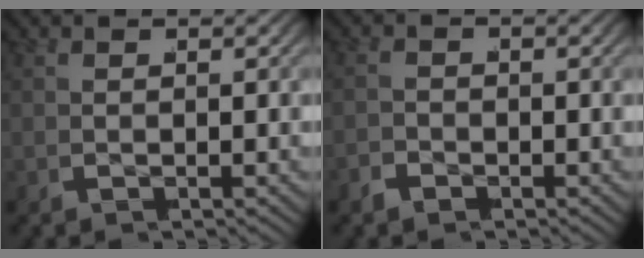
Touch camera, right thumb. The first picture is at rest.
{"total": 1.2, "force": [-1.1, 0.4, -0.3], "torque": [0.006, 0.000, -0.025]}